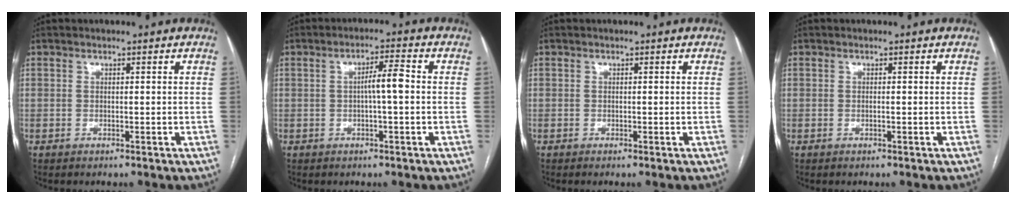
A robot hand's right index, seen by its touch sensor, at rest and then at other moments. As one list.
[{"total": 3.9, "force": [-0.2, 0.3, 3.9], "torque": [-0.067, 0.008, -0.001]}, {"total": 0.5, "force": [-0.4, -0.1, 0.3], "torque": [-0.009, 0.000, -0.006]}, {"total": 0.0}]